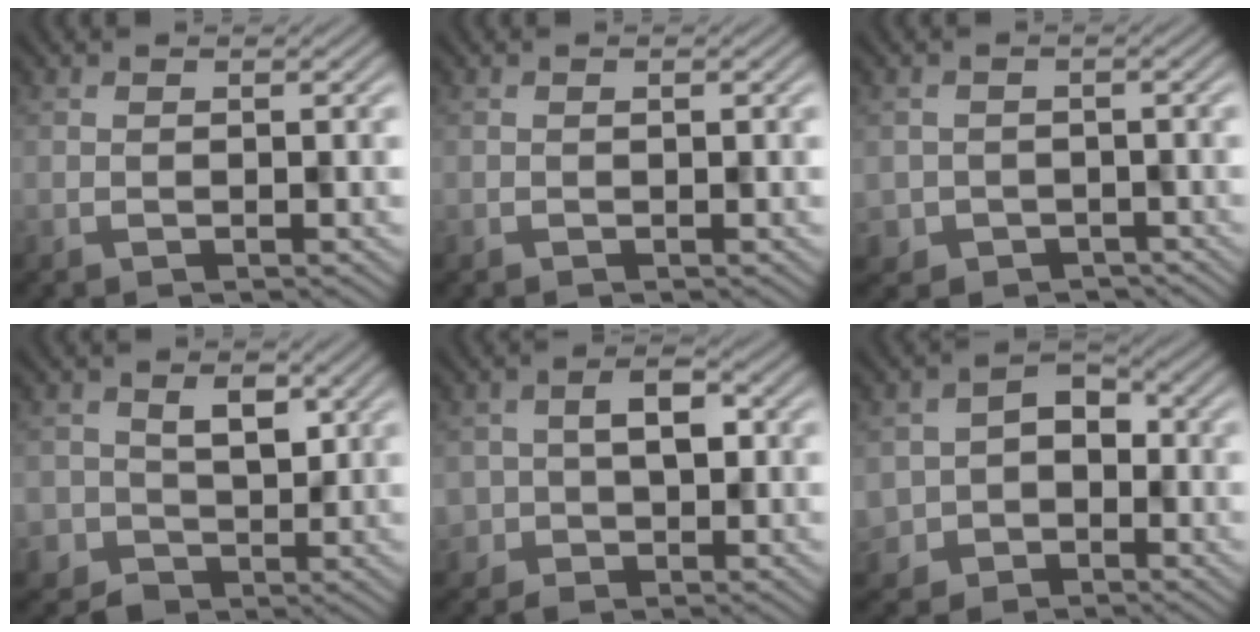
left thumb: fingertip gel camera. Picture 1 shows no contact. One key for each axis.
{"total": 0.0}
{"total": 2.9, "fx": -1.4, "fy": 2.5, "fz": 0.2, "tx": -0.005, "ty": -0.014, "tz": -0.020}
{"total": 3.9, "fx": 0.1, "fy": 3.7, "fz": 1.2, "tx": -0.019, "ty": -0.003, "tz": 0.003}
{"total": 3.9, "fx": -0.3, "fy": 3.1, "fz": 2.4, "tx": -0.033, "ty": 0.007, "tz": -0.011}
{"total": 5.8, "fx": -1.7, "fy": 4.9, "fz": 2.5, "tx": -0.052, "ty": -0.008, "tz": -0.038}